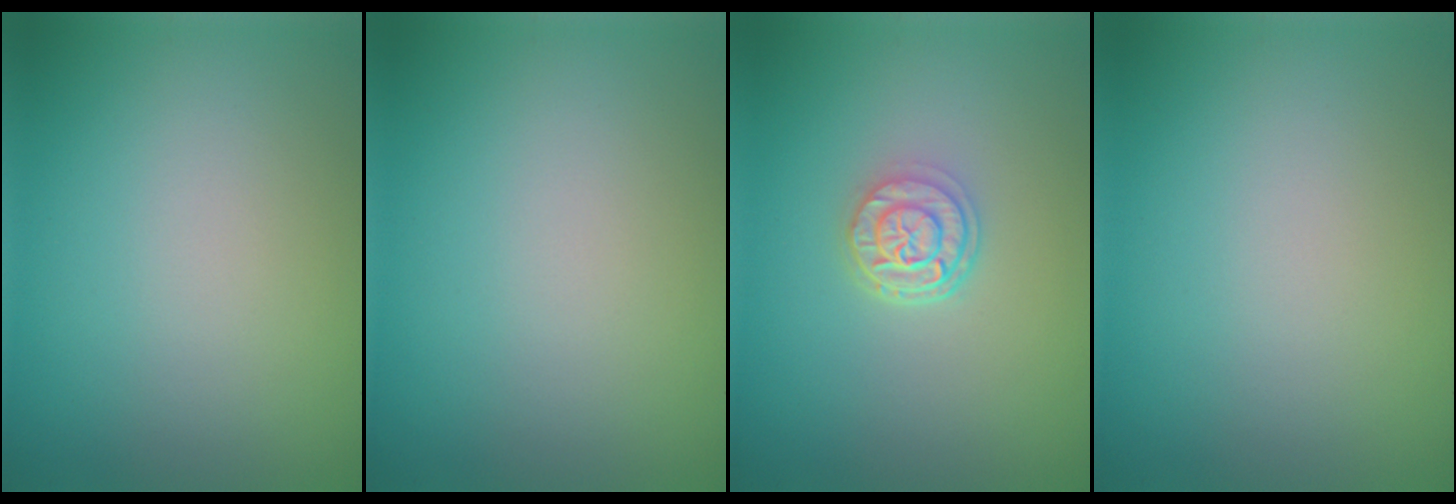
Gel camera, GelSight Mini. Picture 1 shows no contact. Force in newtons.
{"total": 0.0}
{"total": 3.0, "press": 2.4, "slide": 1.9}
{"total": 0.0}